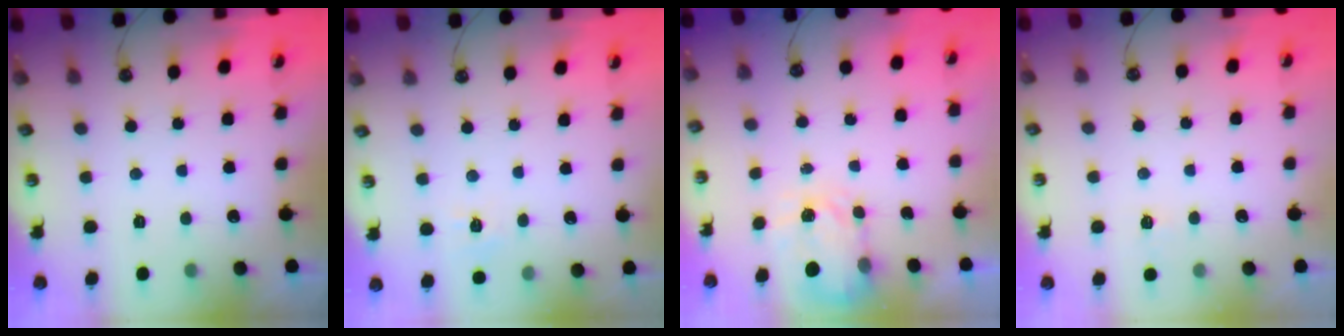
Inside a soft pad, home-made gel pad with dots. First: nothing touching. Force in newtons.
{"total": 6.6, "press": 6.6, "slide": 0.5}
{"total": 3.5, "press": 3.5, "slide": 0.6}
{"total": 2.5, "press": 2.4, "slide": 0.4}